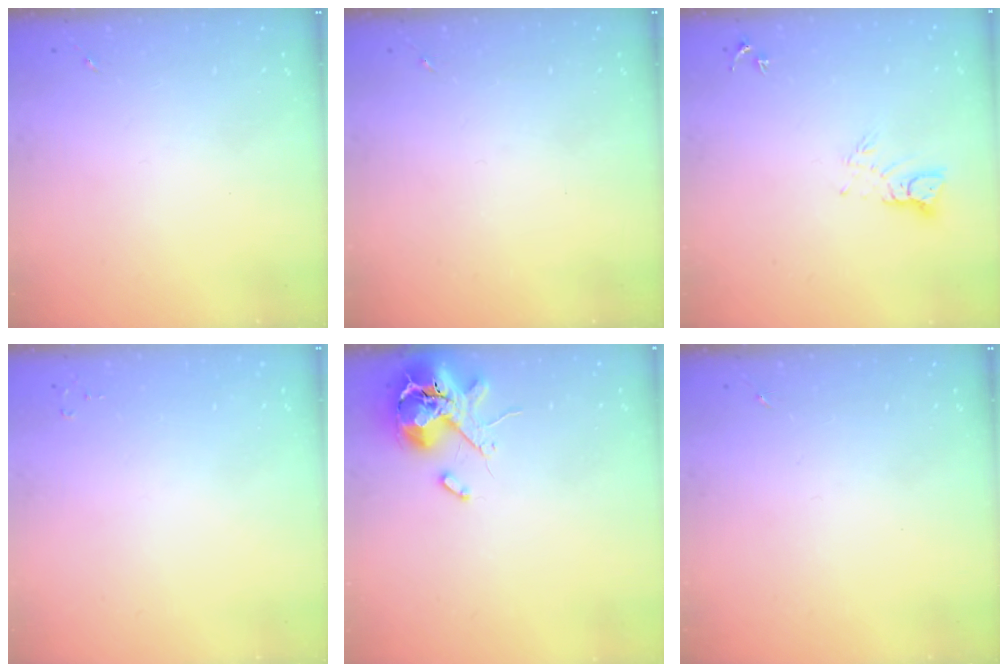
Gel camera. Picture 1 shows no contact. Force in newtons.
{"total": 0.0}
{"total": 4.9, "press": 4.8, "slide": 0.4}
{"total": 2.2, "press": 2.2, "slide": 0.2}
{"total": 11.6, "press": 11.4, "slide": 1.8}
{"total": 0.0}